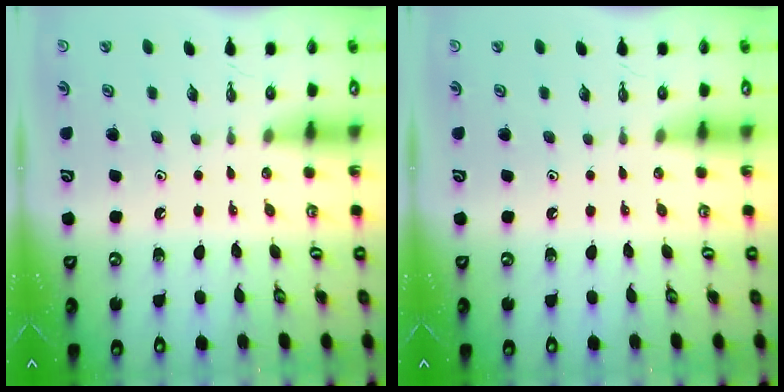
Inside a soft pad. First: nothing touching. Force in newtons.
{"total": 0.0}